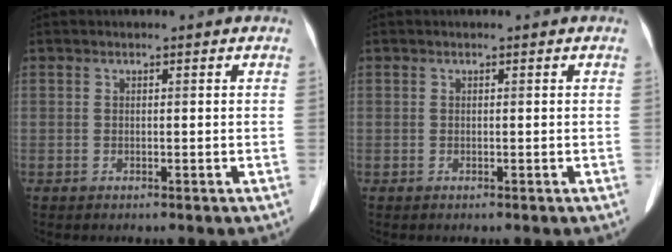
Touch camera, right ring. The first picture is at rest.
{"total": 0.0}